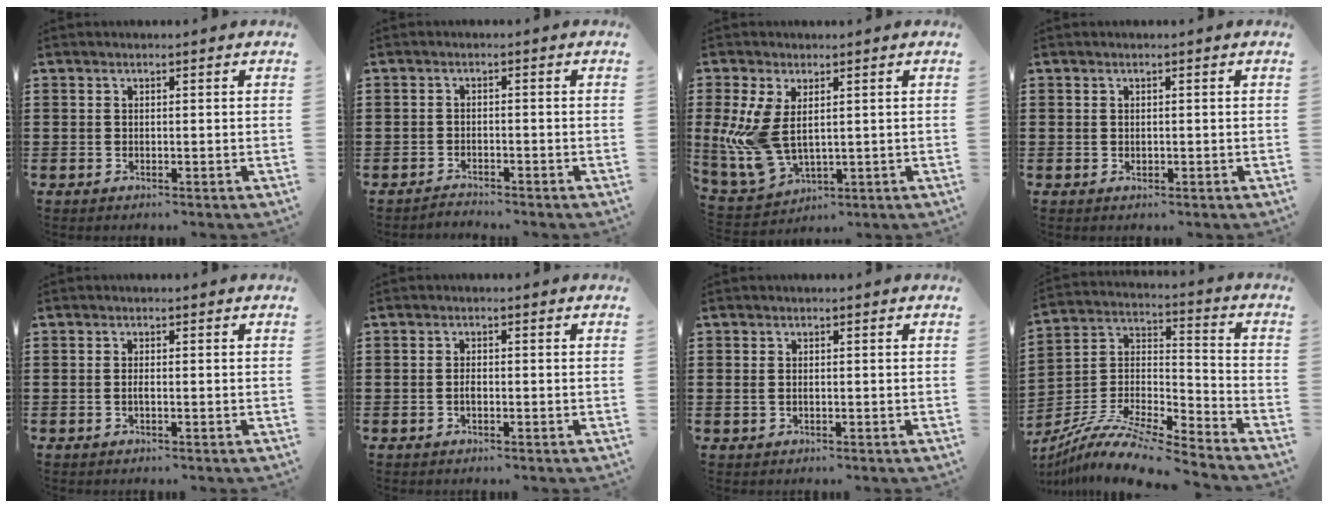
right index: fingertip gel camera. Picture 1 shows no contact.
{"total": 1.6, "force": [-1.5, 0.1, -0.2], "torque": [-0.002, 0.005, -0.035]}
{"total": 8.0, "force": [1.2, 4.4, 6.6], "torque": [-0.171, -0.015, 0.021]}
{"total": 0.6, "force": [0.3, 0.5, 0.2], "torque": [-0.004, 0.005, 0.006]}
{"total": 0.8, "force": [-0.3, 0.1, 0.7], "torque": [-0.012, -0.001, -0.006]}
{"total": 1.3, "force": [-0.2, 0.6, 1.2], "torque": [-0.022, 0.002, -0.005]}
{"total": 0.9, "force": [0.1, 0.5, 0.7], "torque": [-0.015, 0.005, 0.000]}
{"total": 10.8, "force": [-9.3, 1.4, 5.2], "torque": [-0.106, 0.011, -0.189]}